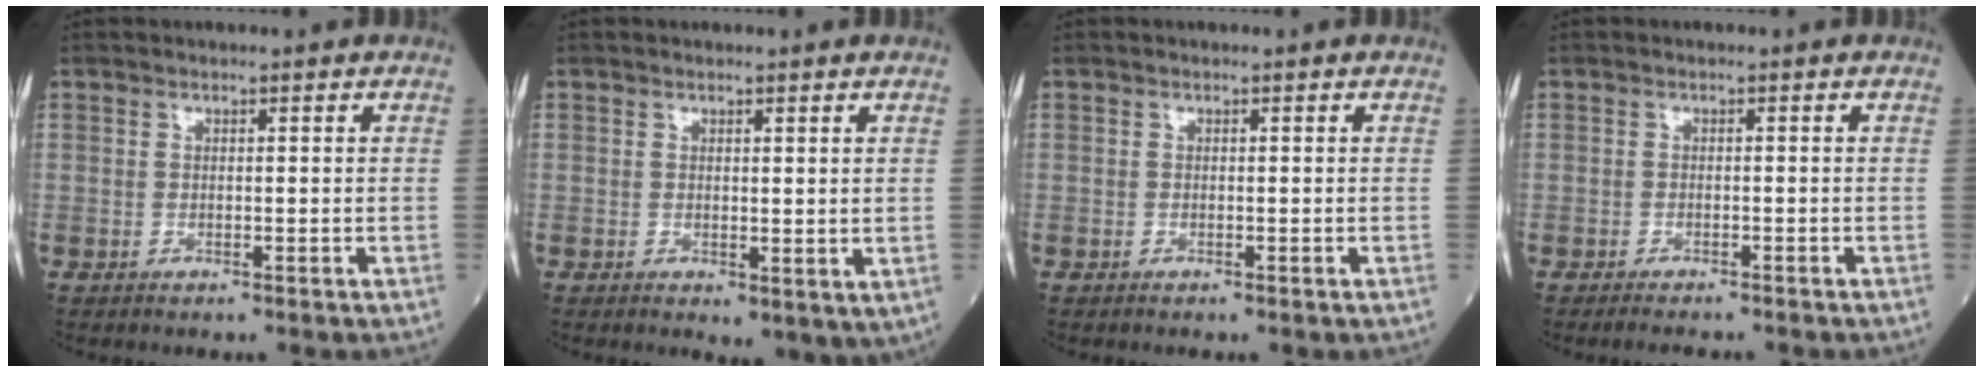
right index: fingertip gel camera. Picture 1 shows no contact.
{"total": 3.7, "force": [0.4, 1.9, 3.1], "torque": [-0.041, -0.014, 0.016]}
{"total": 0.0}
{"total": 3.3, "force": [-3.0, 0.5, 1.2], "torque": [-0.012, -0.006, -0.040]}